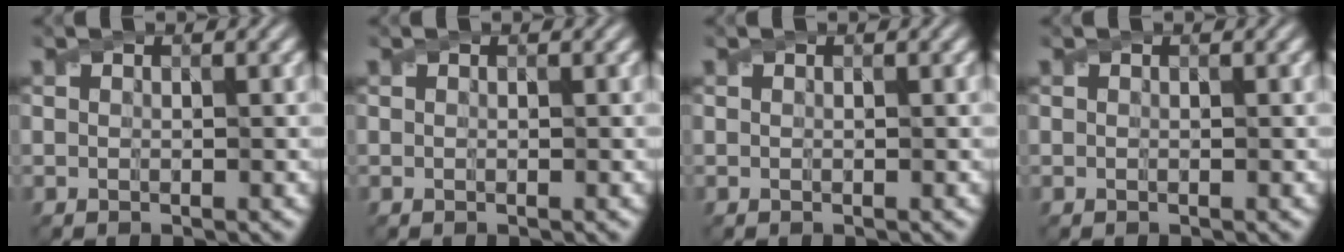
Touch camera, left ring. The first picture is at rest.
{"total": 0.0}
{"total": 0.0}
{"total": 0.0}